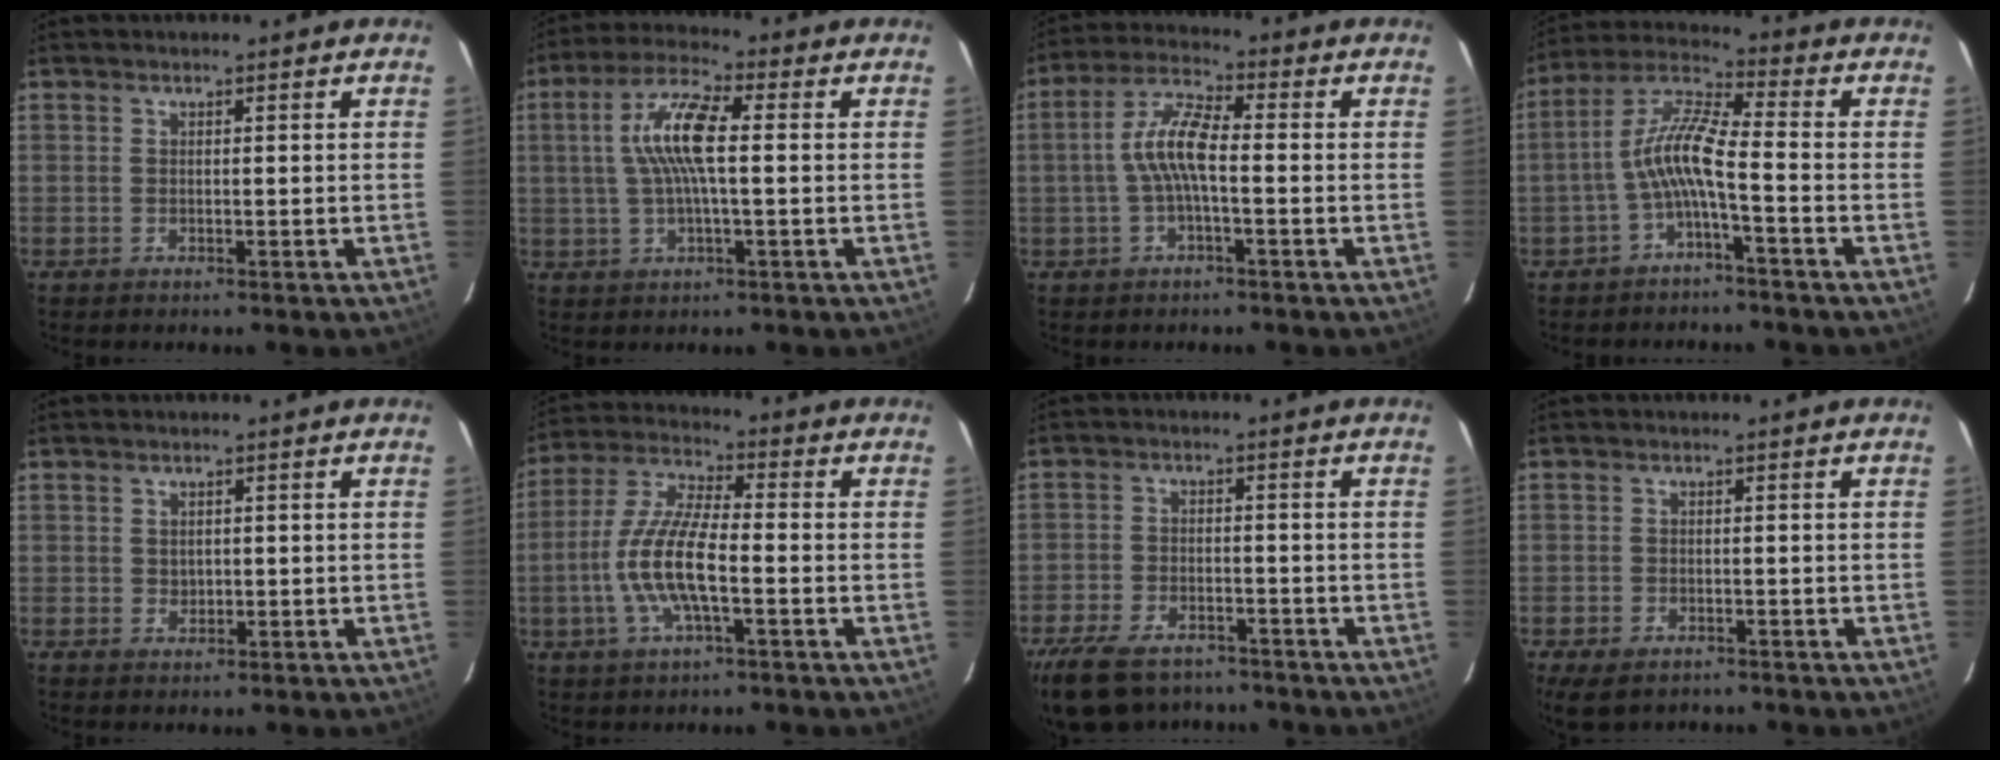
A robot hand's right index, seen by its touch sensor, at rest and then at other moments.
{"total": 10.1, "force": [1.0, 2.2, 9.9], "torque": [-0.189, 0.012, 0.019]}
{"total": 7.8, "force": [-1.0, 2.0, 7.5], "torque": [-0.158, 0.016, -0.020]}
{"total": 8.4, "force": [-2.8, 1.0, 7.9], "torque": [-0.182, 0.018, -0.054]}
{"total": 1.5, "force": [0.3, 1.4, 0.6], "torque": [-0.006, 0.003, 0.007]}
{"total": 12.3, "force": [-3.1, 3.4, 11.5], "torque": [-0.240, 0.001, -0.062]}
{"total": 14.6, "force": [-10.9, 7.1, 6.7], "torque": [-0.166, -0.016, -0.176]}
{"total": 6.3, "force": [-4.3, 3.2, 3.2], "torque": [-0.078, -0.023, -0.068]}